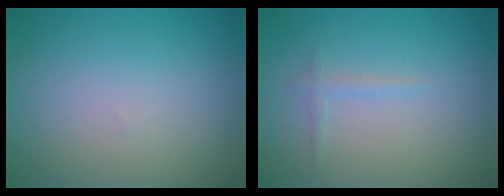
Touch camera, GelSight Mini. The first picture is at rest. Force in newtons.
{"total": 0.8, "press": 0.8, "slide": 0.0}